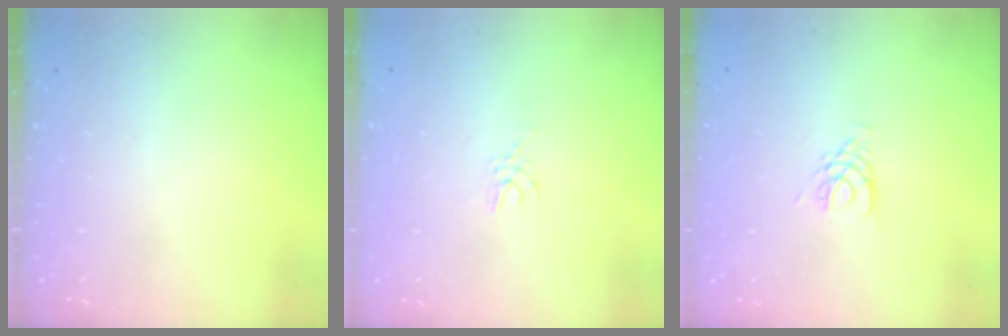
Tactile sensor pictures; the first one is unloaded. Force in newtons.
{"total": 4.1, "press": 4.0, "slide": 0.5}
{"total": 4.8, "press": 4.8, "slide": 0.5}